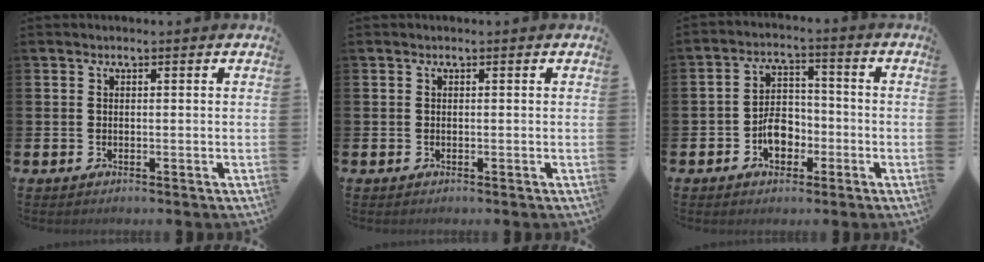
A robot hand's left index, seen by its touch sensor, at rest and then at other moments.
{"total": 0.0}
{"total": 5.3, "force": [-2.0, 3.6, 3.3], "torque": [-0.050, 0.008, -0.040]}